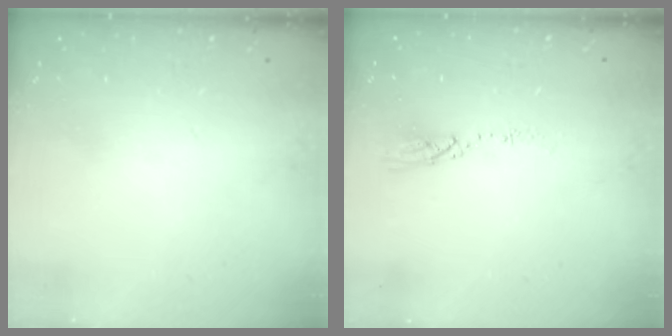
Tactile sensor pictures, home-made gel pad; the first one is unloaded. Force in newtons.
{"total": 3.5, "press": 3.5, "slide": 0.3}